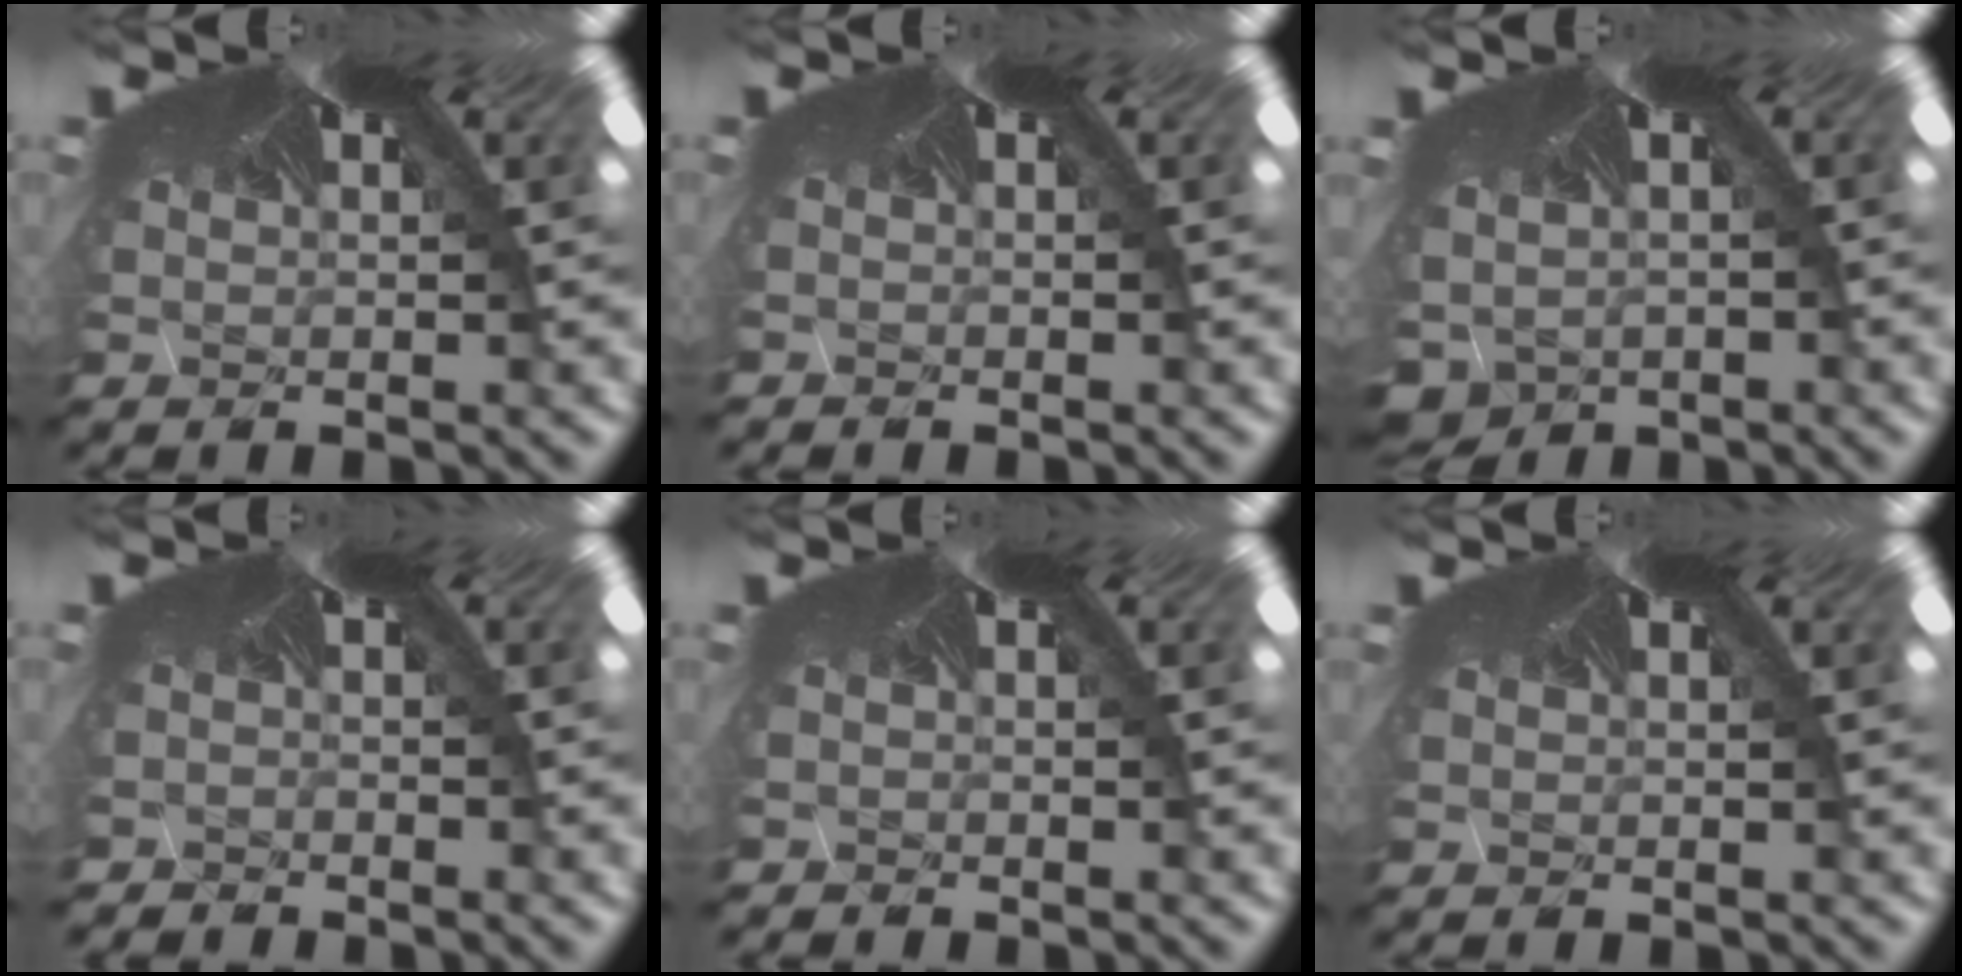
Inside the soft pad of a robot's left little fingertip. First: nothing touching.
{"total": 0.6, "force": [-0.6, -0.3, 0.0], "torque": [0.008, -0.011, -0.005]}
{"total": 4.2, "force": [-3.7, 1.9, 0.6], "torque": [-0.020, -0.042, -0.027]}
{"total": 2.5, "force": [-2.5, -0.3, -0.1], "torque": [0.009, -0.038, -0.027]}
{"total": 1.2, "force": [-1.1, -0.3, -0.2], "torque": [0.011, -0.019, -0.008]}
{"total": 0.0}